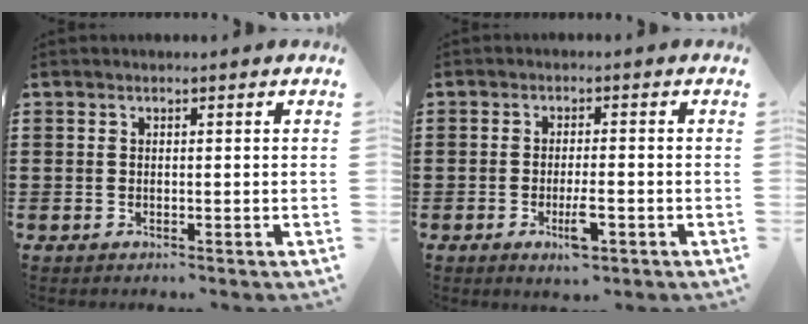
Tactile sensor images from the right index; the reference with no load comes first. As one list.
[{"total": 4.2, "force": [-1.7, 1.1, 3.6], "torque": [-0.058, 0.001, -0.028]}]